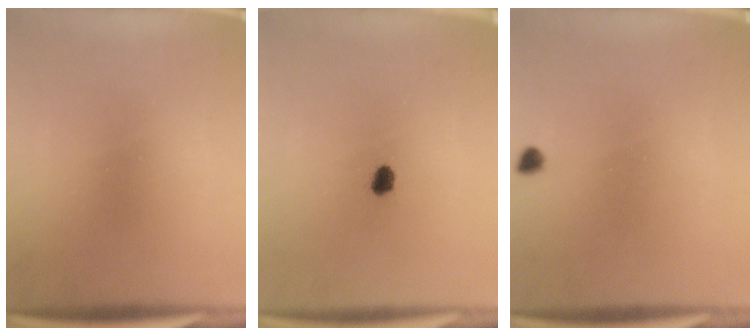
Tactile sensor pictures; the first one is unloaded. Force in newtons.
{"total": 2.1}
{"total": 1.2}